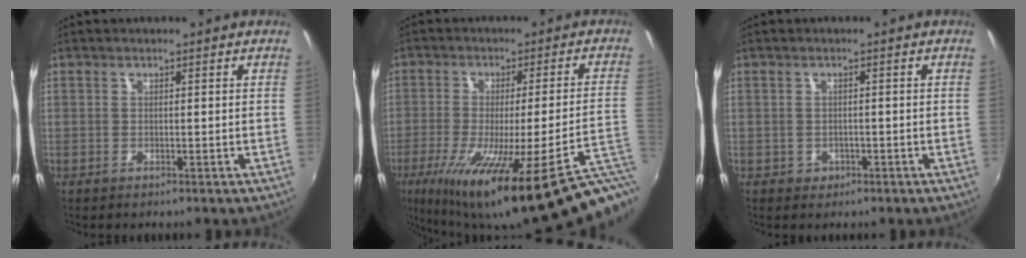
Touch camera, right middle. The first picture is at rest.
{"total": 28.5, "force": [-17.0, 1.8, 22.9], "torque": [-0.338, -0.096, -0.245]}
{"total": 1.9, "force": [-0.7, 1.7, 0.5], "torque": [-0.011, 0.000, -0.005]}